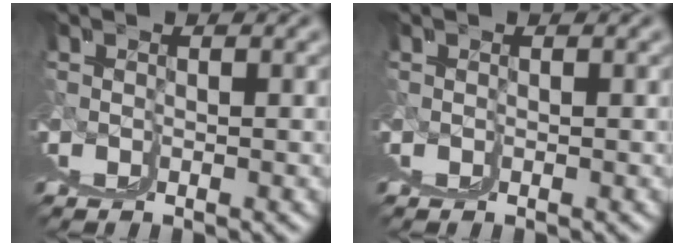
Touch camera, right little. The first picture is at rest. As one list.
[{"total": 0.0}]